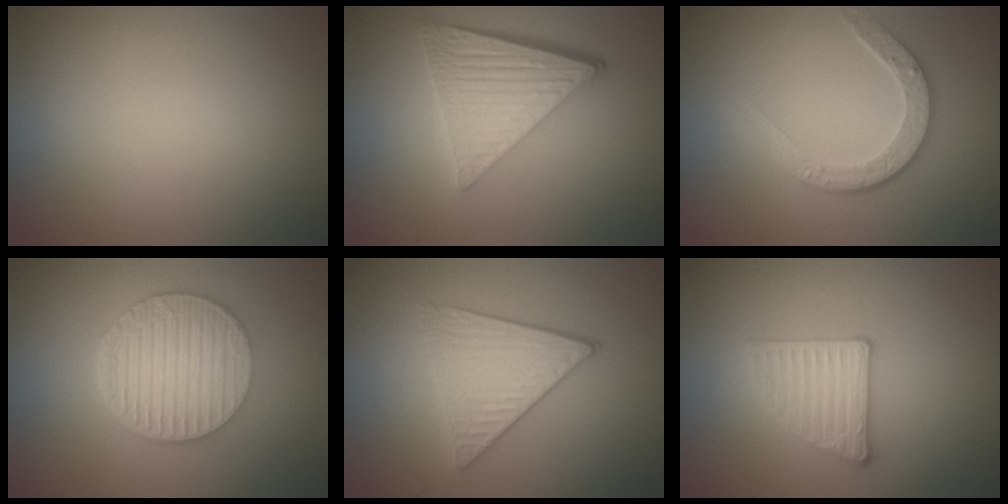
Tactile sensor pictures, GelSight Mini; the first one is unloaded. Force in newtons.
{"total": 6.4, "press": 4.3, "slide": 4.8}
{"total": 3.5, "press": 2.9, "slide": 1.9}
{"total": 6.6, "press": 4.7, "slide": 4.6}
{"total": 4.1, "press": 3.3, "slide": 2.3}
{"total": 3.1, "press": 2.9, "slide": 1.3}